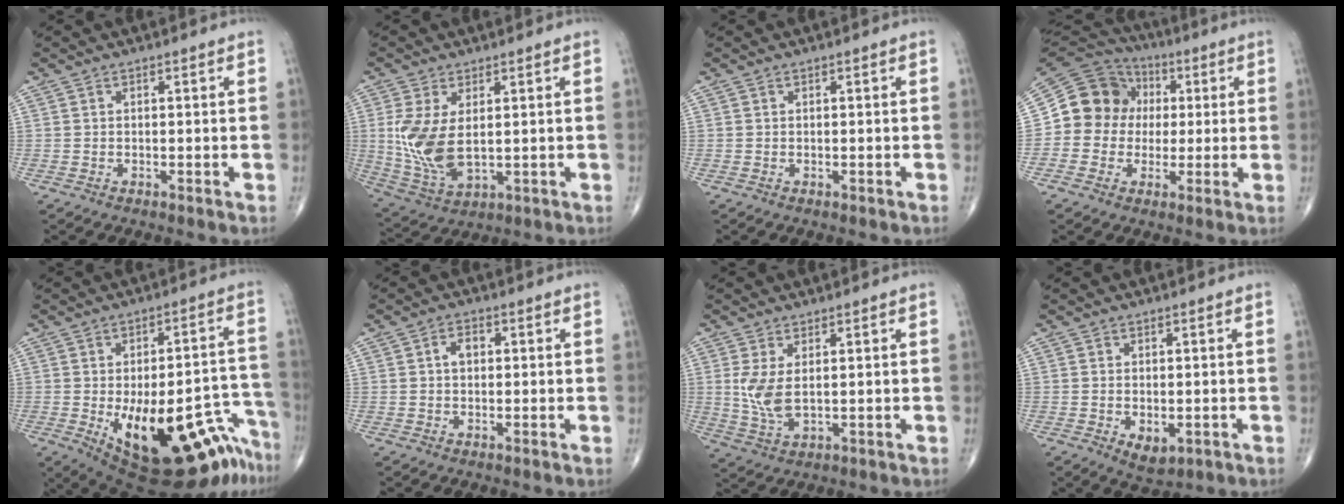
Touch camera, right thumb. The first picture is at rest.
{"total": 10.7, "force": [1.1, 5.8, 9.0], "torque": [-0.190, -0.013, 0.037]}
{"total": 0.0}
{"total": 13.3, "force": [0.7, 12.3, 4.9], "torque": [-0.061, 0.031, 0.006]}
{"total": 26.8, "force": [-13.0, 11.0, 20.8], "torque": [-0.206, 0.064, -0.163]}
{"total": 2.6, "force": [0.4, 1.8, 1.8], "torque": [-0.027, 0.007, 0.004]}
{"total": 6.0, "force": [1.0, 2.8, 5.2], "torque": [-0.116, -0.010, 0.028]}
{"total": 5.2, "force": [-1.4, 3.1, 4.0], "torque": [-0.049, -0.005, -0.006]}